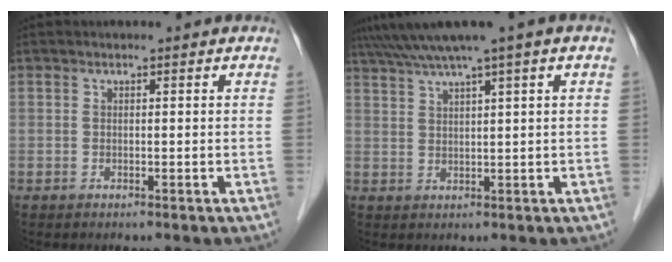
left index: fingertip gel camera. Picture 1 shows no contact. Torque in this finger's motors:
{"motor_torque": [1.04, -1.10, 0.75, 0.21]}